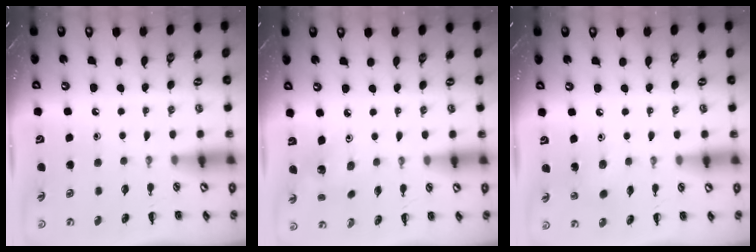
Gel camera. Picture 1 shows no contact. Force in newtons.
{"total": 2.1, "press": 2.0, "slide": 0.7}
{"total": 4.1, "press": 3.9, "slide": 1.3}